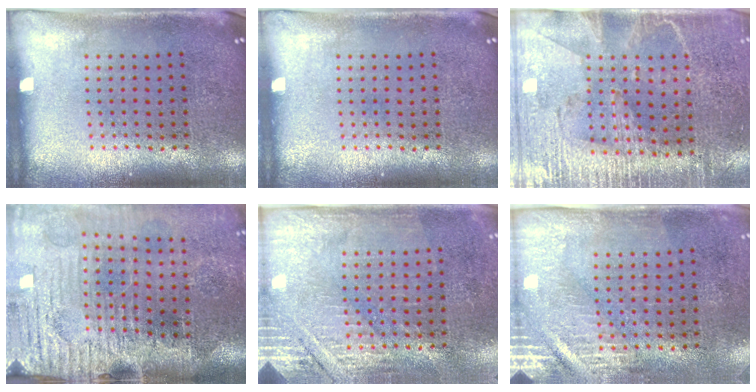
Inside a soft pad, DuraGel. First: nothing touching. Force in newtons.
{"total": 0.0}
{"total": 3.3, "press": 3.0, "slide": 1.5}
{"total": 4.6, "press": 4.0, "slide": 2.4}
{"total": 2.9, "press": 2.7, "slide": 1.1}
{"total": 2.9, "press": 2.5, "slide": 1.5}